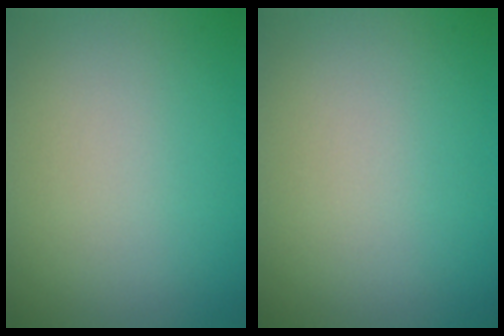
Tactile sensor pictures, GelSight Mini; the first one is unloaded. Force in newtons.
{"total": 0.0}